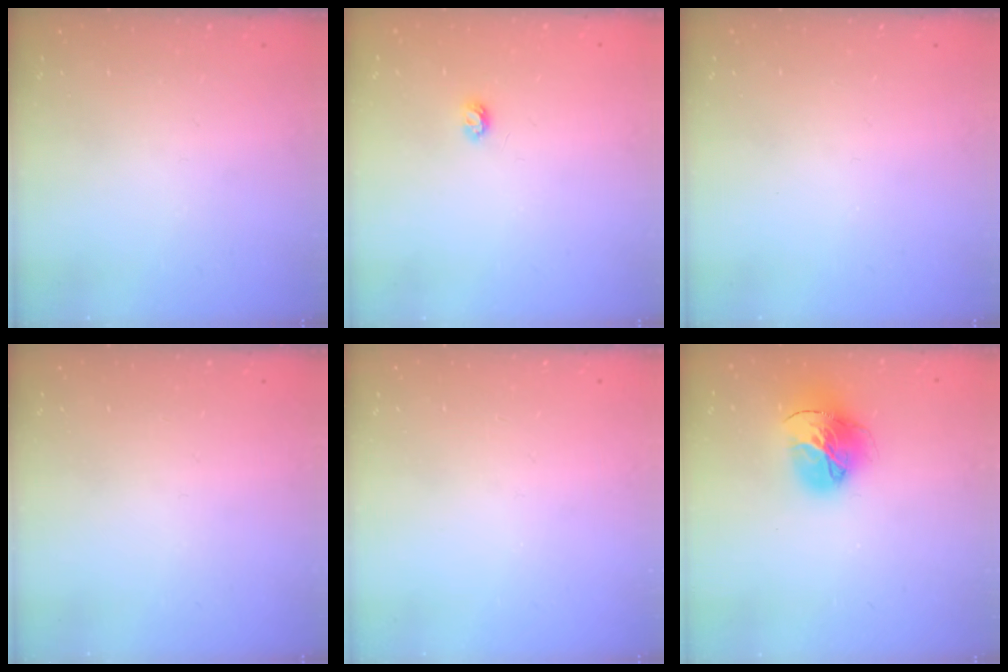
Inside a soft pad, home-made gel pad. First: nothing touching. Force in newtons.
{"total": 3.4, "press": 3.4, "slide": 0.5}
{"total": 0.0}
{"total": 0.0}
{"total": 0.0}
{"total": 16.7, "press": 16.6, "slide": 1.8}